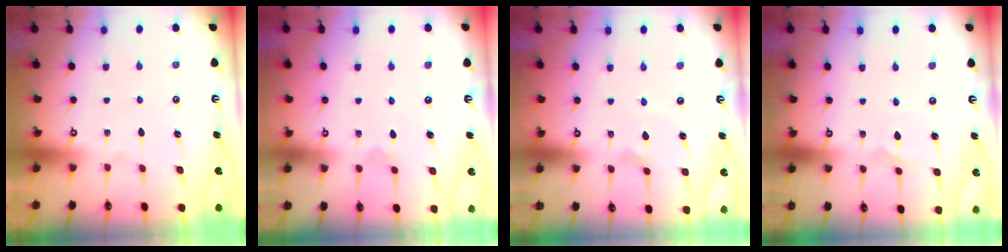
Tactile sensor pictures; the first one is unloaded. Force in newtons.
{"total": 4.5, "press": 4.4, "slide": 0.3}
{"total": 1.3, "press": 1.2, "slide": 0.4}
{"total": 1.7, "press": 1.7, "slide": 0.1}